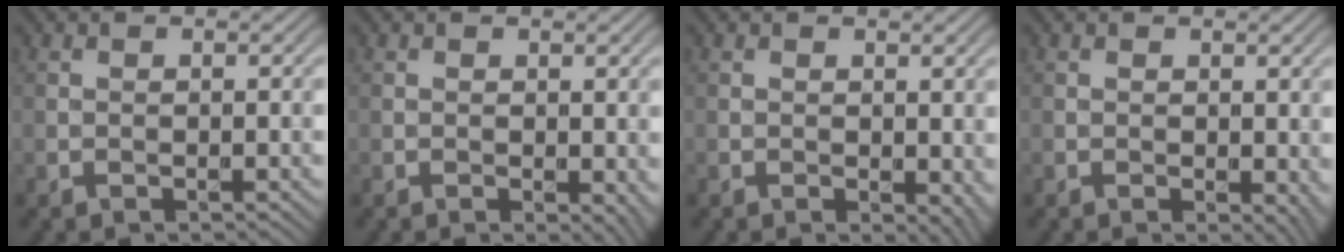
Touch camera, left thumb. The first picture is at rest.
{"total": 2.1, "force": [-0.2, 1.1, 1.8], "torque": [-0.019, -0.009, 0.000]}
{"total": 2.8, "force": [-0.3, 1.6, 2.3], "torque": [-0.025, -0.008, -0.001]}
{"total": 2.3, "force": [-0.1, 1.3, 2.0], "torque": [-0.020, -0.007, 0.001]}